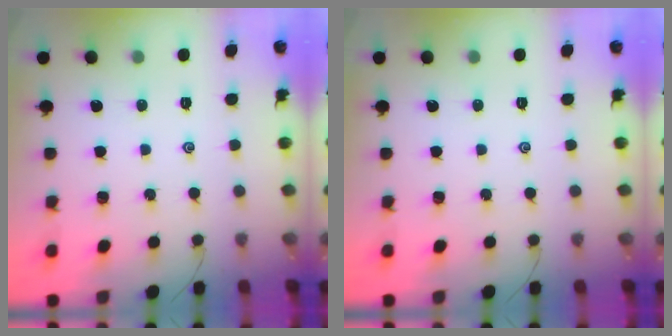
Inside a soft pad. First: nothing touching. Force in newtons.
{"total": 0.0}